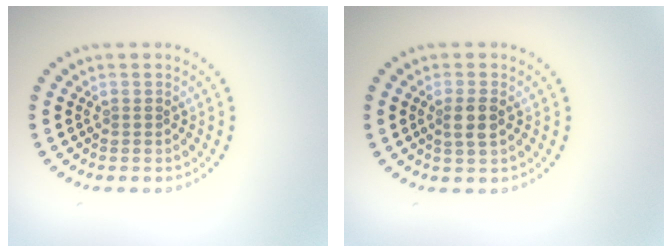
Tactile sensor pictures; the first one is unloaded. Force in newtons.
{"total": 2.0, "press": 1.9, "slide": 0.7}